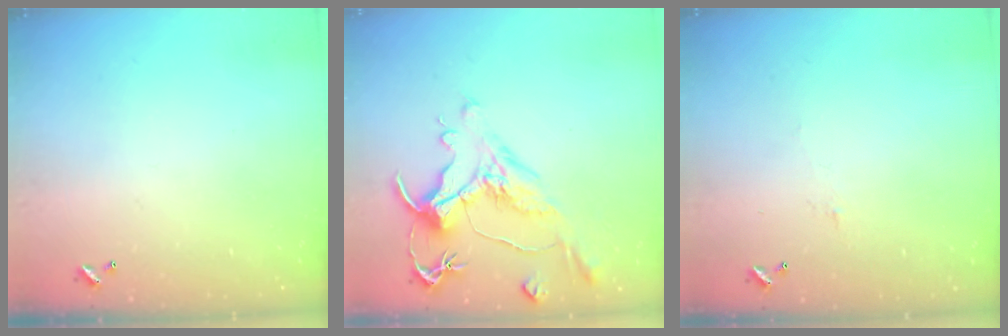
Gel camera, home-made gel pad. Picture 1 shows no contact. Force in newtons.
{"total": 1.5, "press": 0.4, "slide": 1.5}
{"total": 1.5, "press": 1.3, "slide": 0.6}